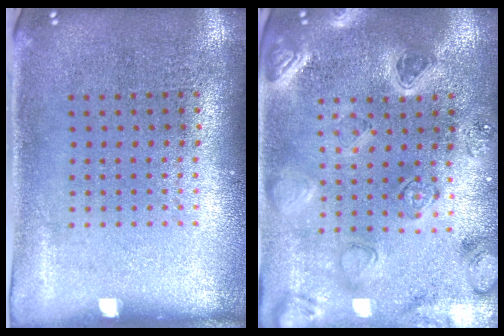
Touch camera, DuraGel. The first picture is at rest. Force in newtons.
{"total": 2.1, "press": 2.1, "slide": 0.4}